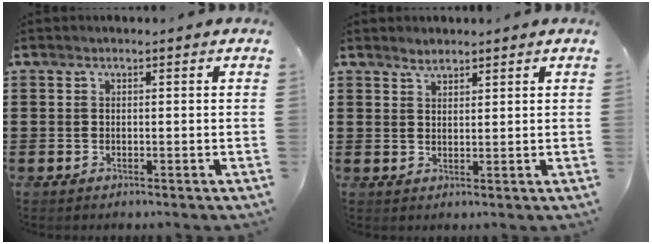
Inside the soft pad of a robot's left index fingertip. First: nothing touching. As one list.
[{"total": 1.0, "force": [0.9, 0.3, 0.3], "torque": [-0.008, 0.001, 0.018]}]